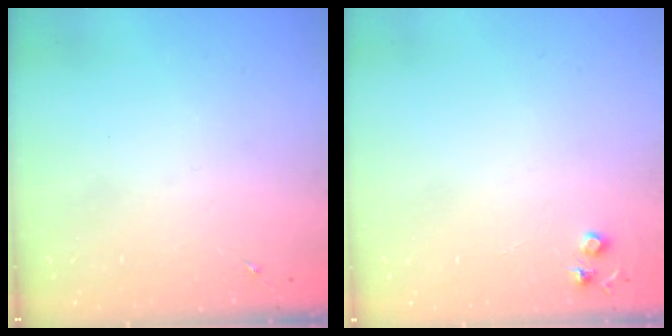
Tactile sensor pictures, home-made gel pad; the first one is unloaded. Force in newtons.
{"total": 4.2, "press": 4.1, "slide": 0.7}